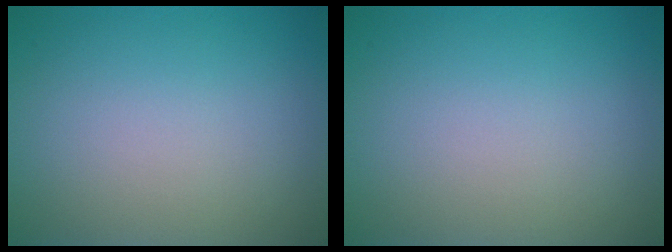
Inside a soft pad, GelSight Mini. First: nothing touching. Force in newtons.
{"total": 0.0}